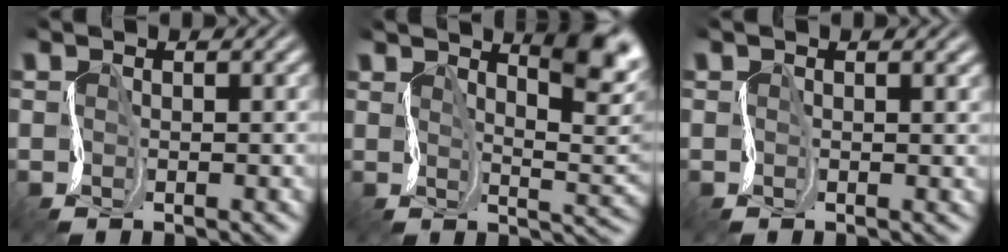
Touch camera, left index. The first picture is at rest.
{"total": 8.5, "force": [4.4, 2.4, 6.9], "torque": [-0.092, 0.012, 0.064]}
{"total": 1.5, "force": [0.8, 0.4, 1.2], "torque": [-0.011, 0.004, 0.007]}